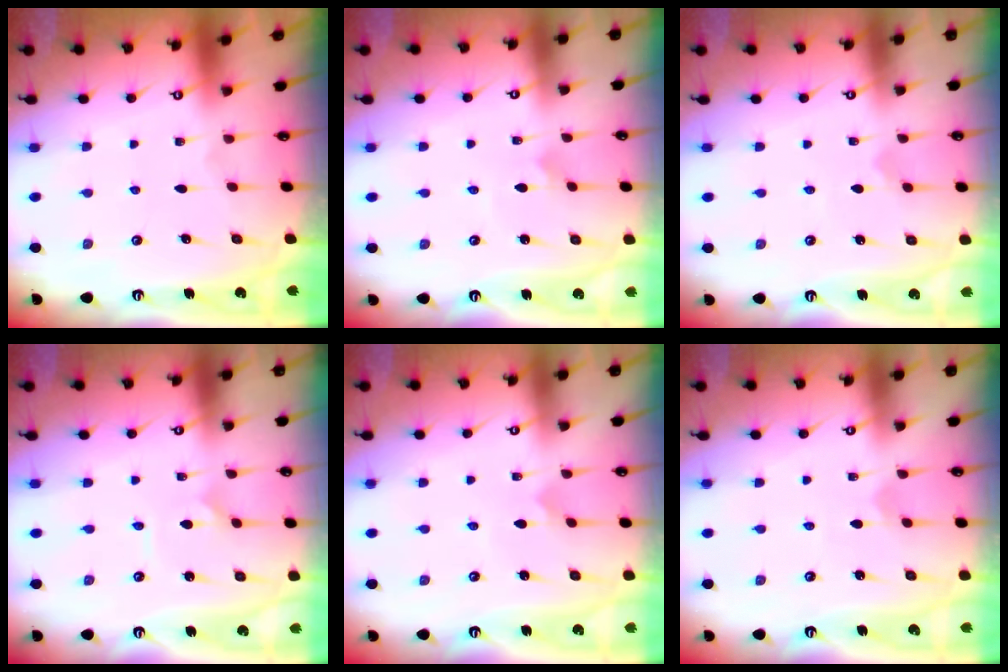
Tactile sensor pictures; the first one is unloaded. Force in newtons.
{"total": 2.4, "press": 2.4, "slide": 0.2}
{"total": 1.9, "press": 1.9, "slide": 0.5}
{"total": 1.4, "press": 1.4, "slide": 0.0}
{"total": 1.3, "press": 1.3, "slide": 0.1}
{"total": 1.6, "press": 1.6, "slide": 0.1}